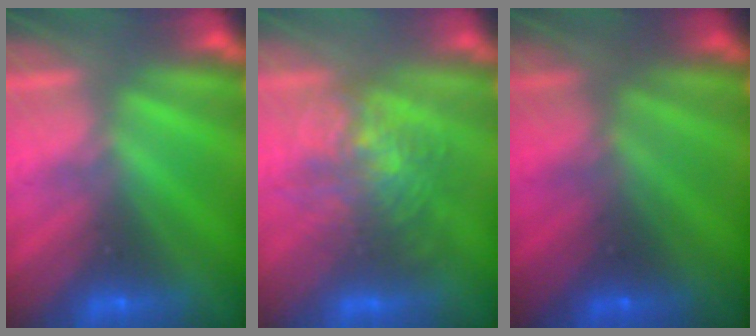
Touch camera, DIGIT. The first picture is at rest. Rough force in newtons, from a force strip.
{"total": 3.7}
{"total": 1.9}